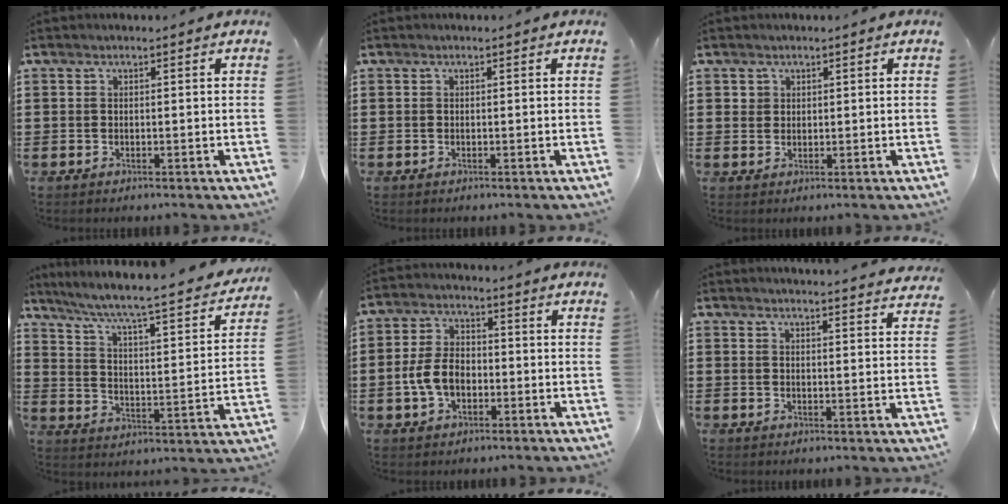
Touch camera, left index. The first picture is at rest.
{"total": 0.0}
{"total": 1.4, "force": [0.9, 1.2, 0.1], "torque": [0.003, 0.000, 0.016]}
{"total": 5.4, "force": [4.3, 0.1, 3.2], "torque": [-0.083, -0.042, 0.061]}
{"total": 6.5, "force": [-1.6, 4.1, 4.7], "torque": [-0.113, 0.005, -0.035]}
{"total": 3.0, "force": [3.0, -0.6, 0.1], "torque": [-0.005, -0.019, 0.053]}